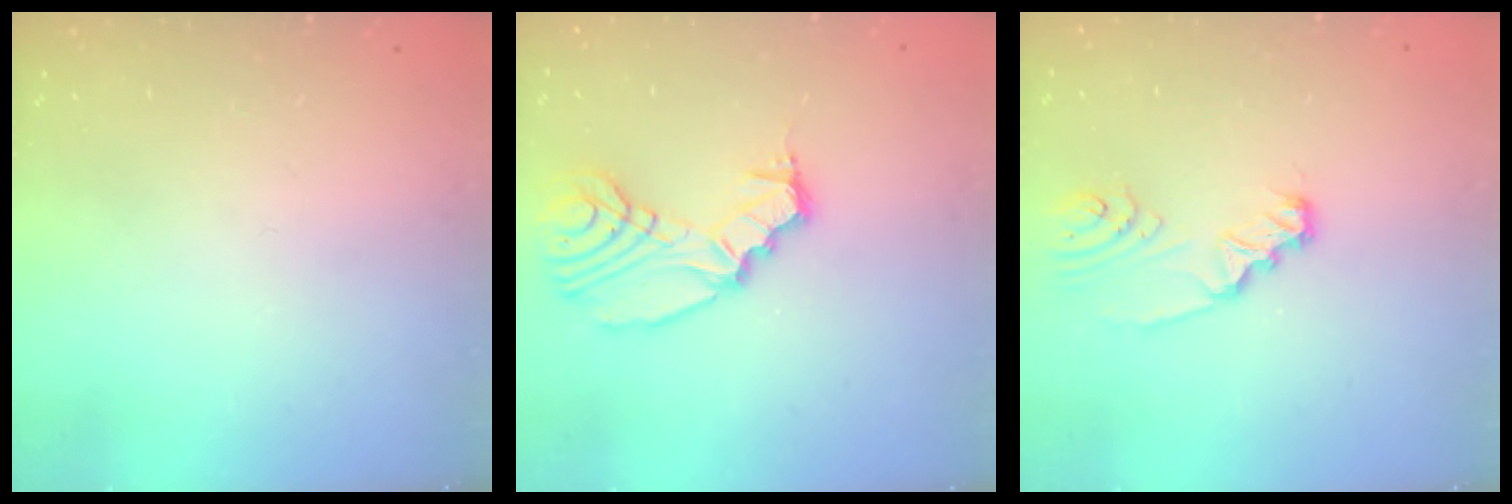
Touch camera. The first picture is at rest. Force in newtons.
{"total": 11.6, "press": 10.9, "slide": 3.9}
{"total": 4.7, "press": 4.6, "slide": 0.5}